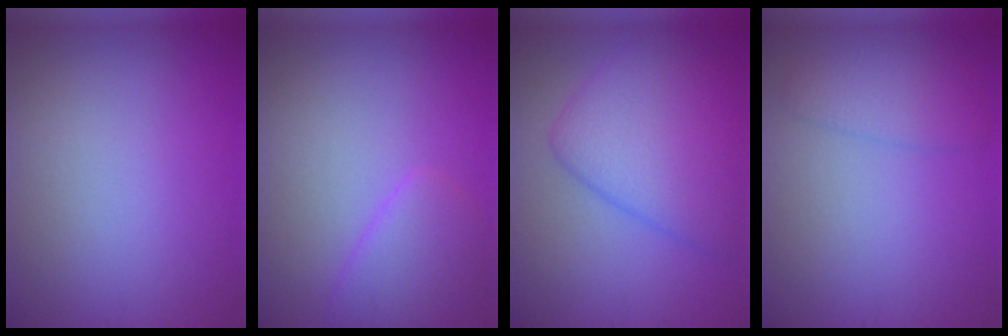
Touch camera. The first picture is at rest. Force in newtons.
{"total": 2.9, "press": 2.9, "slide": 0.1}
{"total": 7.0, "press": 7.0, "slide": 0.2}
{"total": 2.7, "press": 2.7, "slide": 0.2}